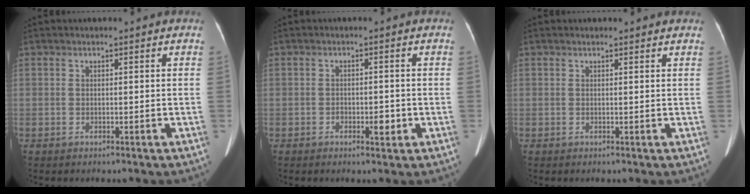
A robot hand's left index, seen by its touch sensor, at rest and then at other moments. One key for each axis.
{"total": 2.2, "fx": -0.8, "fy": 1.1, "fz": 1.8, "tx": -0.026, "ty": 0.002, "tz": -0.009}
{"total": 2.1, "fx": 2.0, "fy": 0.4, "fz": 0.5, "tx": -0.012, "ty": 0.010, "tz": 0.019}